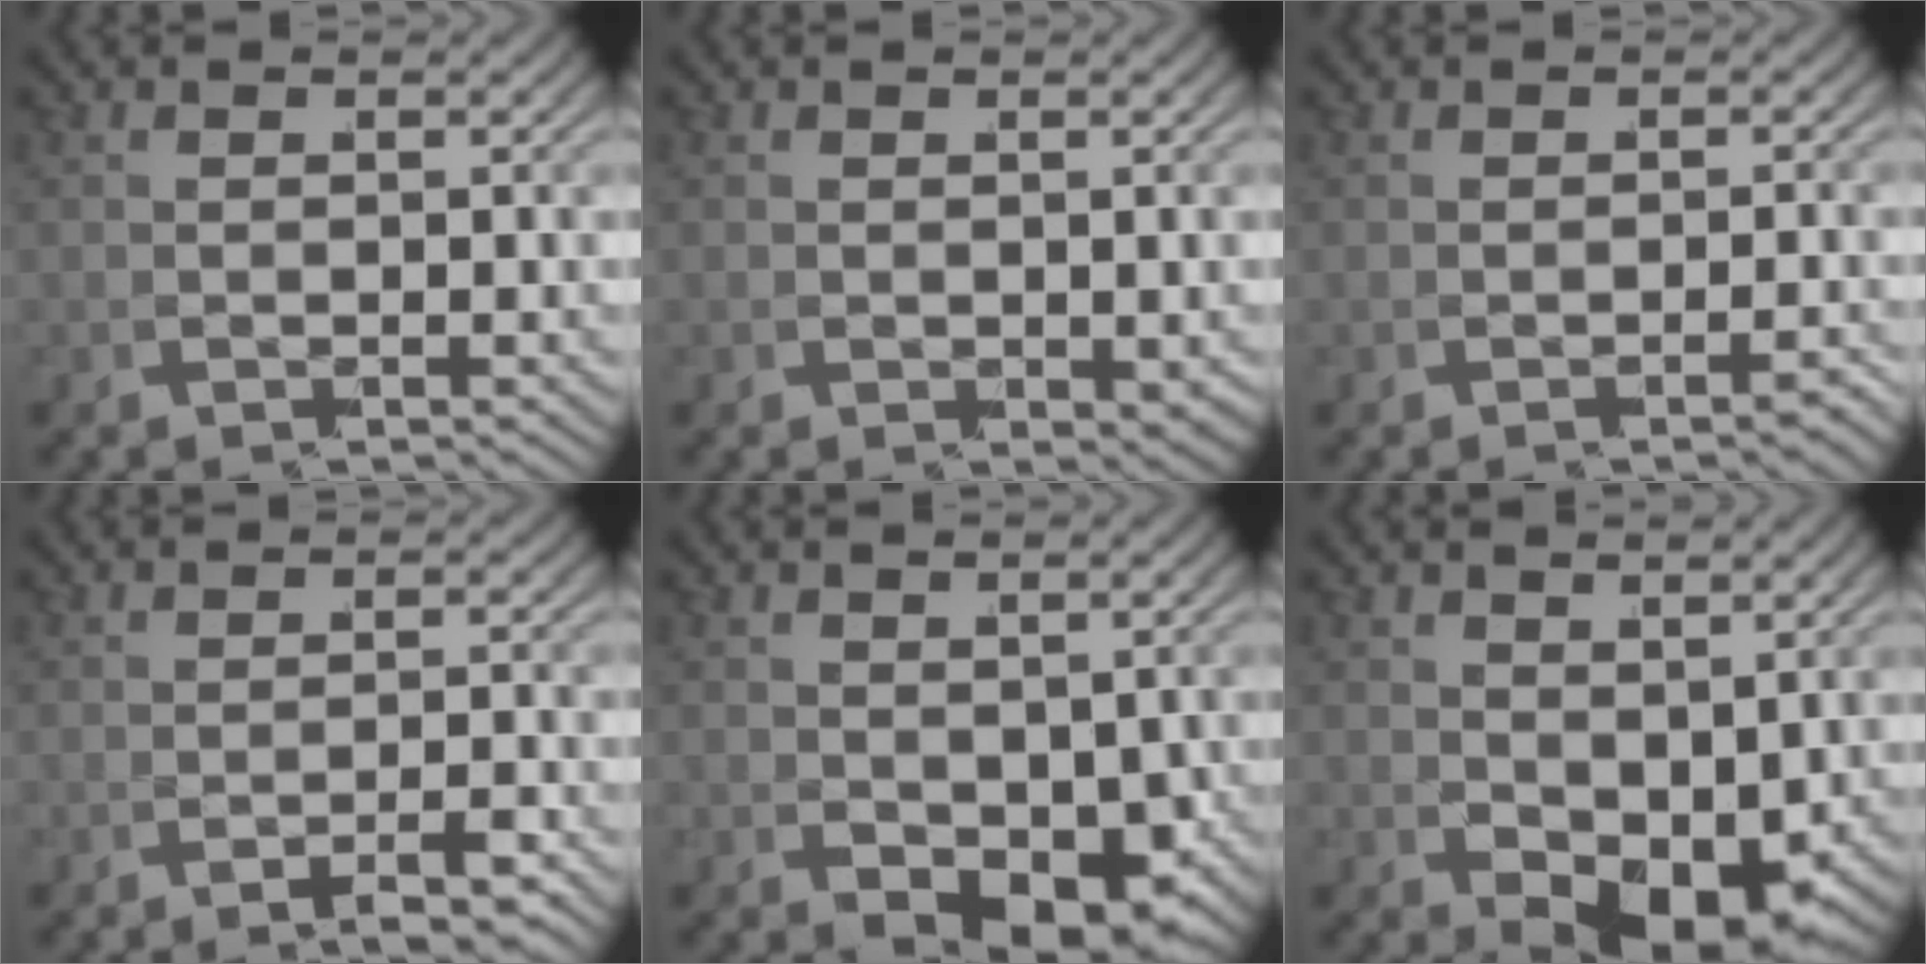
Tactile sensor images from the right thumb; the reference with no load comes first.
{"total": 0.6, "force": [0.0, 0.4, 0.4], "torque": [-0.007, -0.006, 0.007]}
{"total": 1.2, "force": [-1.0, -0.6, 0.1], "torque": [-0.013, -0.005, -0.014]}
{"total": 2.0, "force": [-1.7, -0.8, 0.6], "torque": [-0.020, 0.000, -0.027]}
{"total": 5.3, "force": [-1.5, 3.1, 4.0], "torque": [-0.077, -0.028, -0.008]}
{"total": 5.4, "force": [-0.8, 3.2, 4.3], "torque": [-0.080, -0.021, -0.001]}